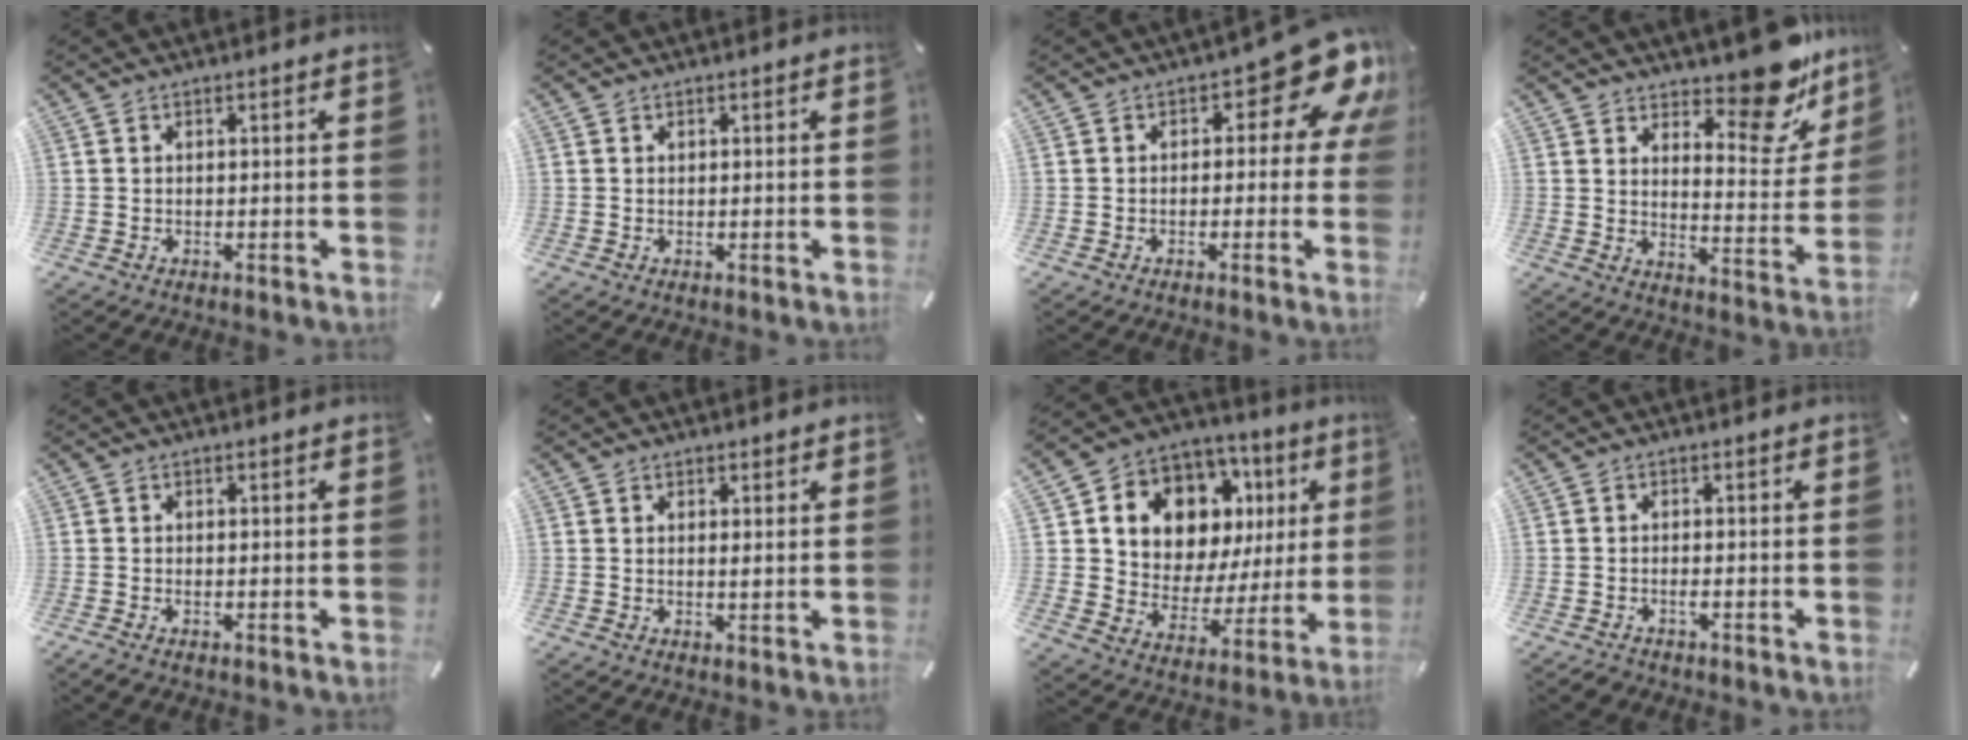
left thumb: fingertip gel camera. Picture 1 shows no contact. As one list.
[{"total": 0.0}, {"total": 11.9, "force": [5.2, 5.4, 9.3], "torque": [-0.117, -0.039, 0.090]}, {"total": 15.2, "force": [12.0, 6.1, 7.2], "torque": [-0.073, -0.117, 0.201]}, {"total": 0.7, "force": [-0.3, 0.4, 0.5], "torque": [-0.011, -0.002, -0.006]}, {"total": 1.2, "force": [0.8, 0.5, 0.6], "torque": [-0.005, -0.004, 0.014]}, {"total": 11.7, "force": [6.3, 8.7, 4.5], "torque": [-0.080, -0.066, 0.114]}, {"total": 1.3, "force": [-1.0, 0.4, 0.8], "torque": [-0.017, 0.001, -0.019]}]